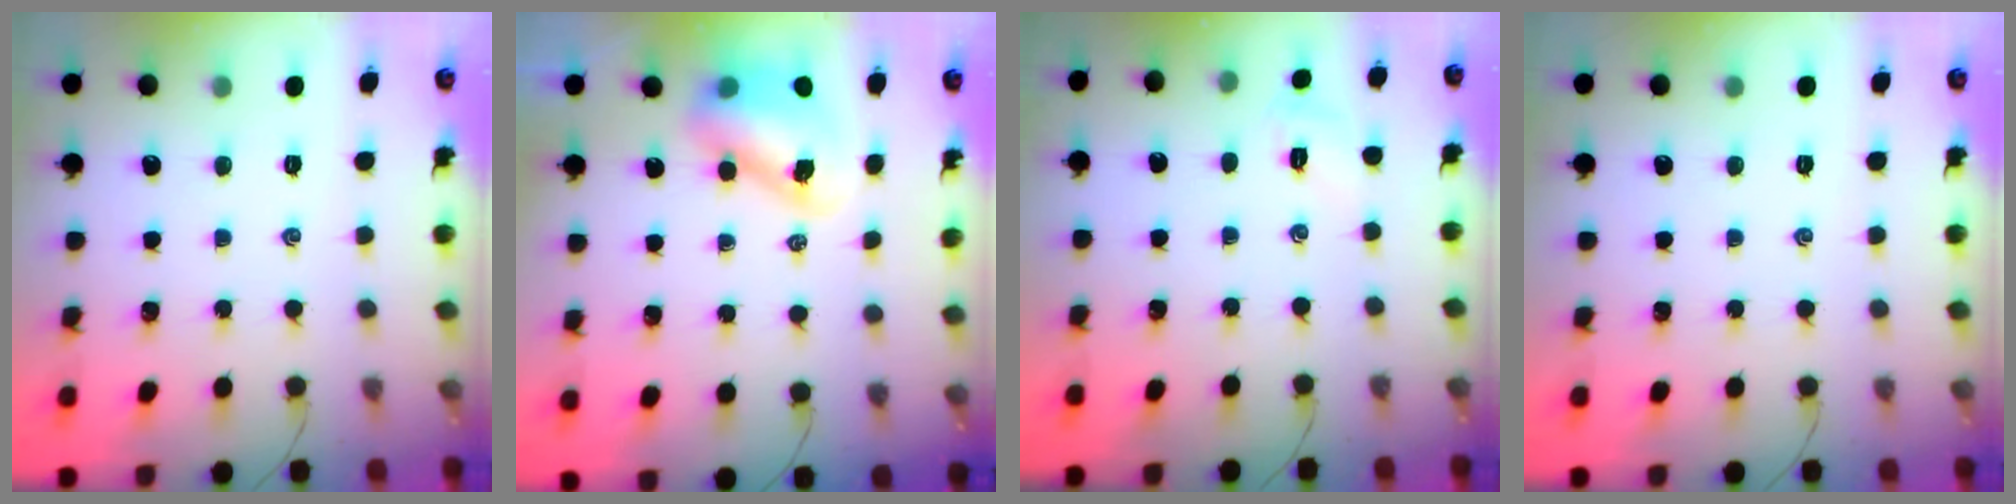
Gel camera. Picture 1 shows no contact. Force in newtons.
{"total": 8.6, "press": 8.3, "slide": 1.9}
{"total": 3.3, "press": 3.1, "slide": 0.8}
{"total": 0.0}